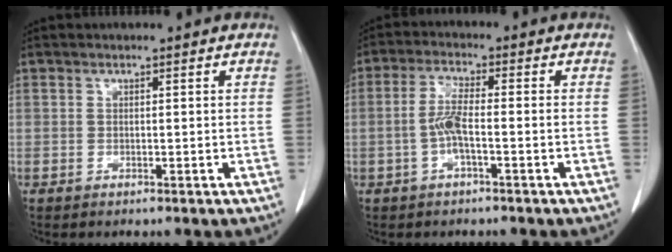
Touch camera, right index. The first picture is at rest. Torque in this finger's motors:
{"motor_torque": [0.99, -0.38, 0.44, 0.13]}